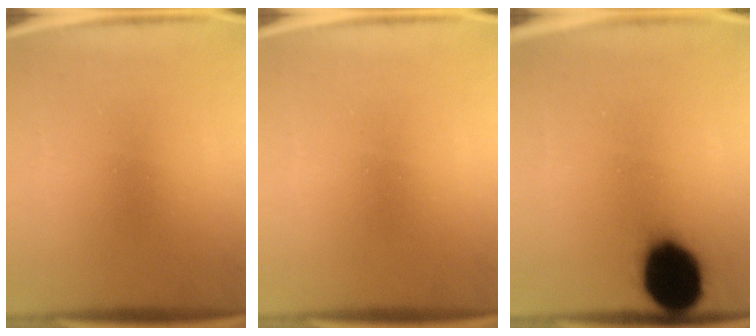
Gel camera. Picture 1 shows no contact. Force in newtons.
{"total": 0.0}
{"total": 17.1}